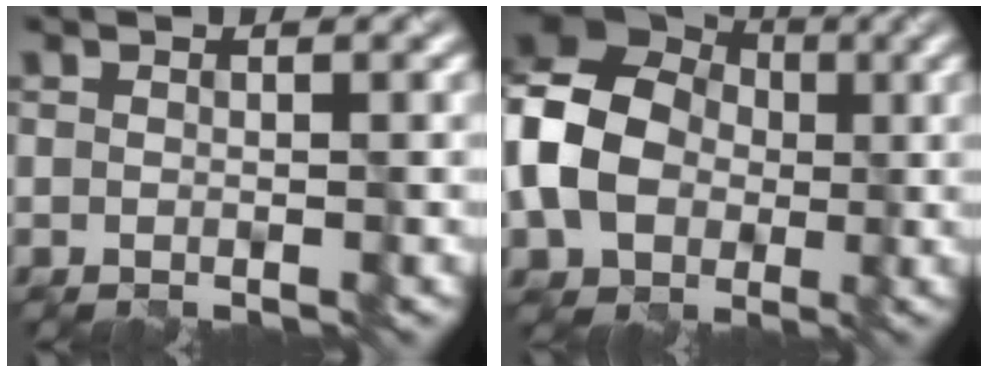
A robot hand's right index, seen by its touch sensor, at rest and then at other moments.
{"total": 10.6, "force": [-0.1, 9.0, 5.7], "torque": [-0.148, 0.015, -0.025]}